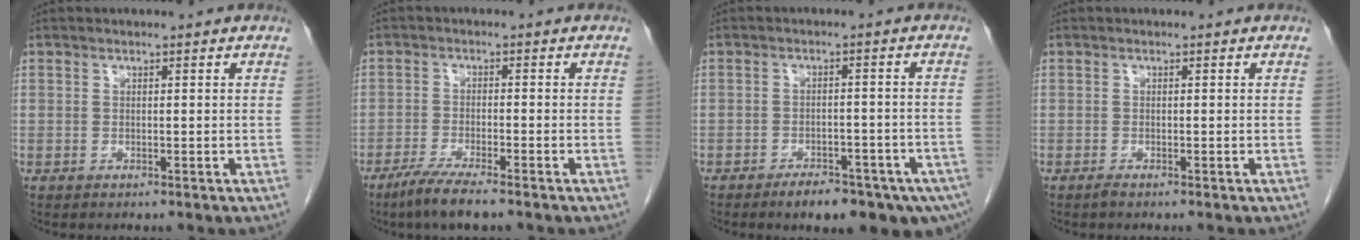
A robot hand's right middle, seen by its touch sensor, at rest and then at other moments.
{"total": 5.5, "force": [-4.1, 0.2, 3.7], "torque": [-0.074, -0.015, -0.073]}
{"total": 10.9, "force": [-7.7, 3.9, 6.7], "torque": [-0.067, 0.005, -0.106]}
{"total": 0.5, "force": [-0.5, 0.0, 0.2], "torque": [-0.008, -0.001, -0.009]}